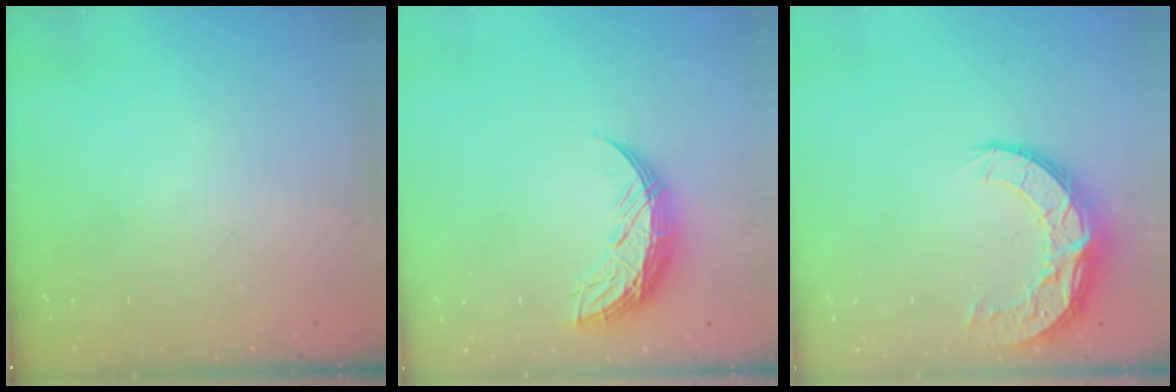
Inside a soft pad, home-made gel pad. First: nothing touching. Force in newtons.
{"total": 10.5, "press": 10.5, "slide": 0.8}
{"total": 12.0, "press": 11.9, "slide": 0.8}